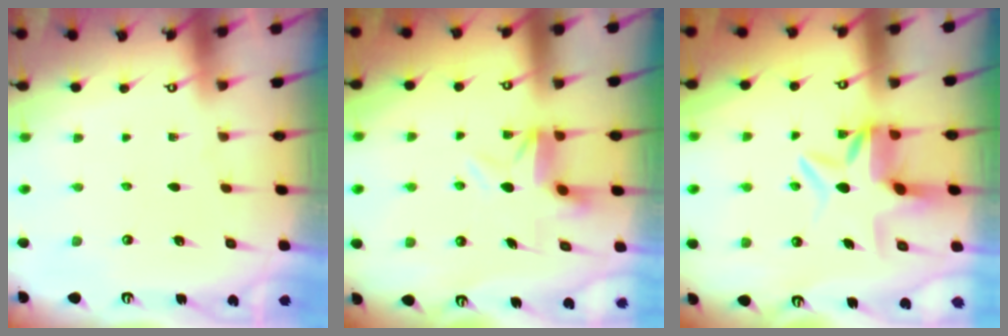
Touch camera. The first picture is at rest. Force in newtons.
{"total": 4.7, "press": 4.7, "slide": 0.3}
{"total": 7.0, "press": 6.5, "slide": 2.4}